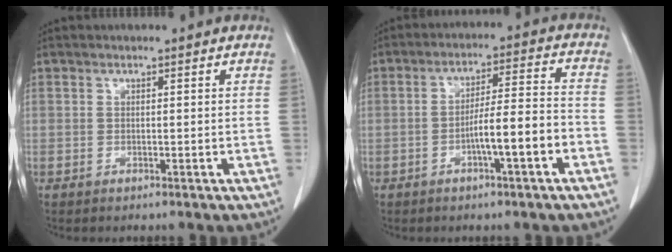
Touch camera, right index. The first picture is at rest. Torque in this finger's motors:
{"motor_torque": [1.06, -0.39, 0.53, 0.14]}